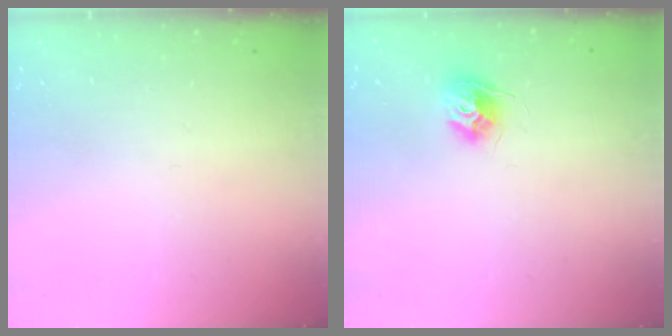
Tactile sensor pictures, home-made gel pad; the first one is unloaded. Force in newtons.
{"total": 9.3, "press": 9.3, "slide": 0.5}